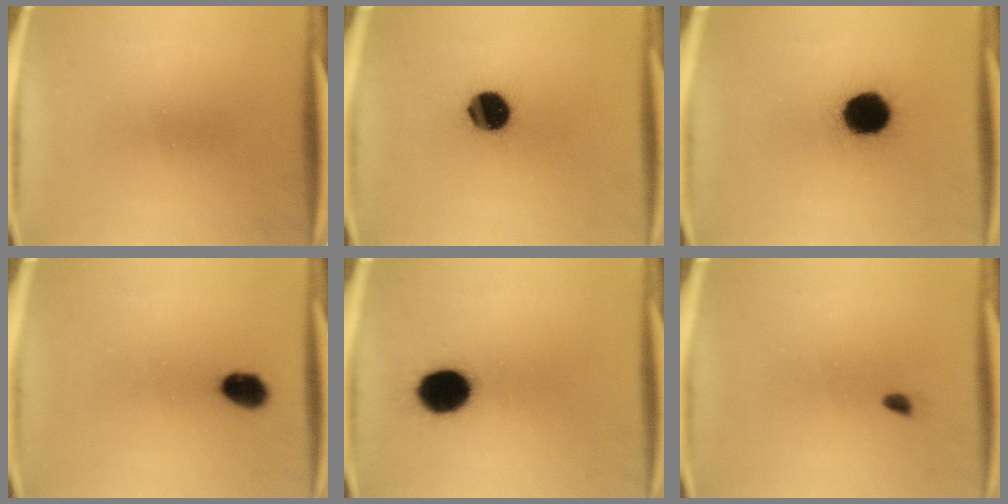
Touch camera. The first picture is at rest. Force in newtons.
{"total": 11.5}
{"total": 13.9}
{"total": 5.1}
{"total": 11.6}
{"total": 0.6}